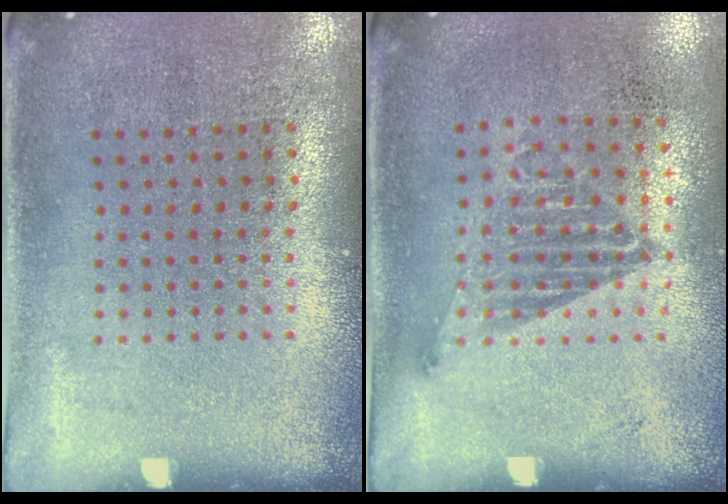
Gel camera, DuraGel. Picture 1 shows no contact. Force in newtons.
{"total": 1.0, "press": 0.8, "slide": 0.6}